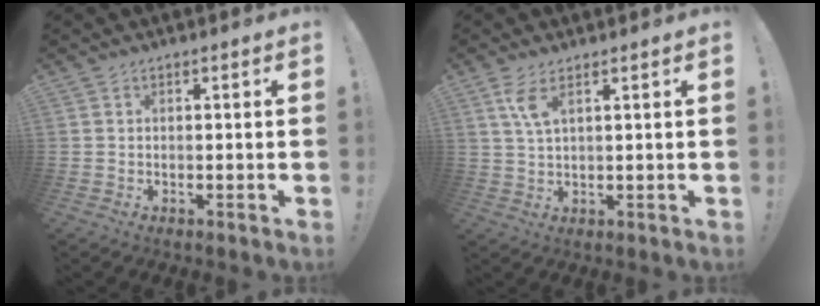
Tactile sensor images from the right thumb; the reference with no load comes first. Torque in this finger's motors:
{"motor_torque": [0.04, 0.06, 0.44, 0.21, 0.02]}